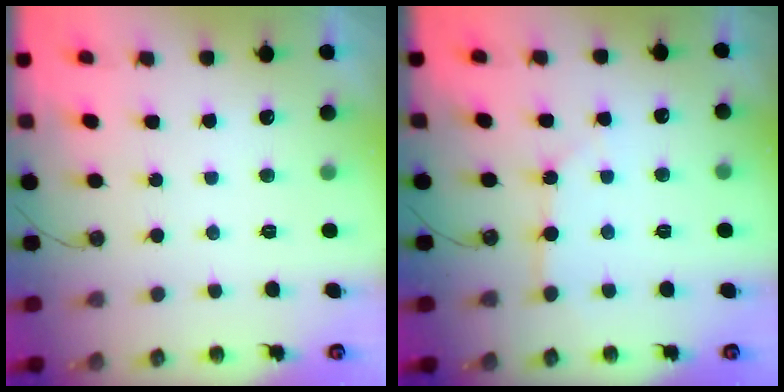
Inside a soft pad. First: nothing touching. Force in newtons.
{"total": 3.1, "press": 3.1, "slide": 0.4}